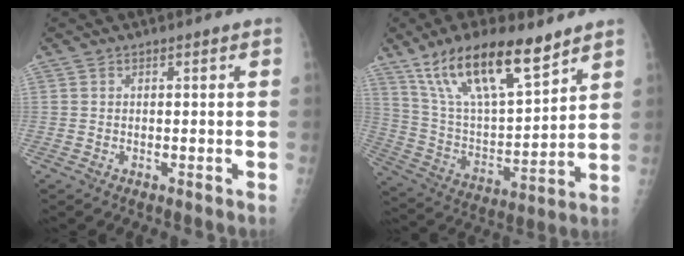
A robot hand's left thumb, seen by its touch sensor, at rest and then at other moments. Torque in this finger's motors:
{"motor_torque": [1.41, 1.00, 1.60, -1.17, 0.18]}